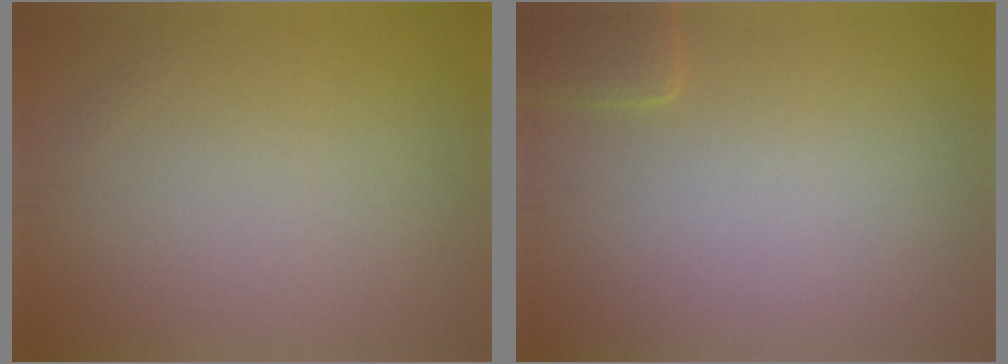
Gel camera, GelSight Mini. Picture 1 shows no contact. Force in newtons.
{"total": 1.4, "press": 1.4, "slide": 0.1}